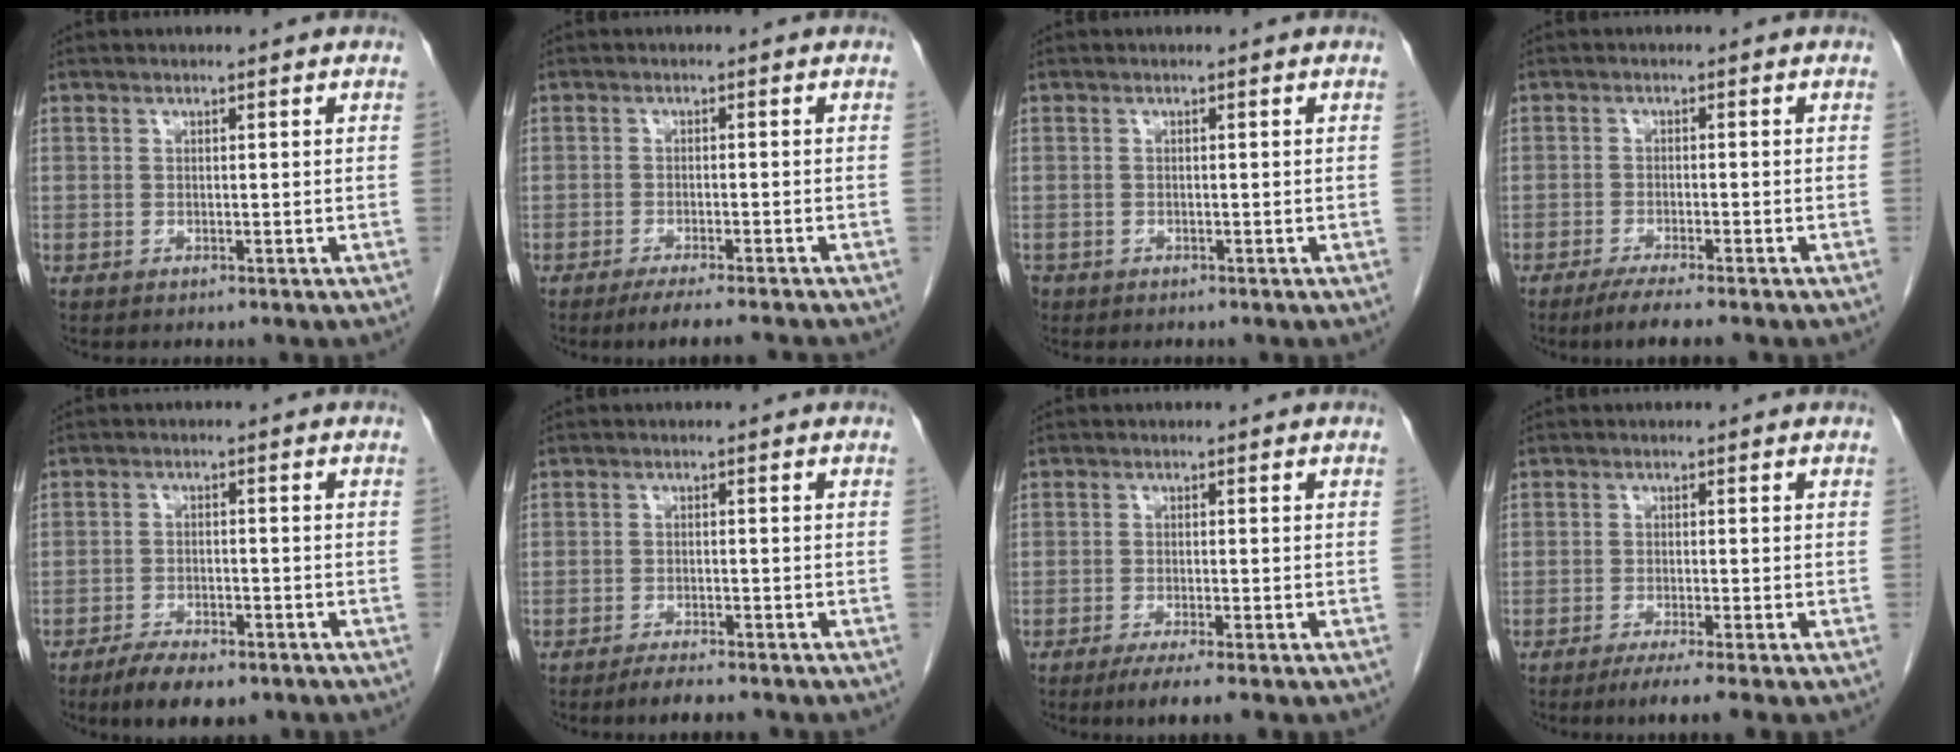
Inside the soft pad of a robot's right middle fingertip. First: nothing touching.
{"total": 7.0, "force": [-6.0, -0.1, 3.5], "torque": [-0.039, -0.014, -0.091]}
{"total": 1.4, "force": [-1.0, 1.0, 0.3], "torque": [-0.012, 0.000, -0.016]}
{"total": 4.9, "force": [-3.8, -0.1, 3.1], "torque": [-0.050, -0.011, -0.061]}
{"total": 6.8, "force": [-5.1, 2.2, 3.9], "torque": [-0.062, -0.006, -0.080]}
{"total": 3.8, "force": [-3.3, 0.4, 1.9], "torque": [-0.034, -0.007, -0.049]}
{"total": 4.7, "force": [-3.2, 0.1, 3.5], "torque": [-0.049, -0.012, -0.050]}
{"total": 4.7, "force": [-3.4, -0.5, 3.3], "torque": [-0.047, -0.012, -0.056]}